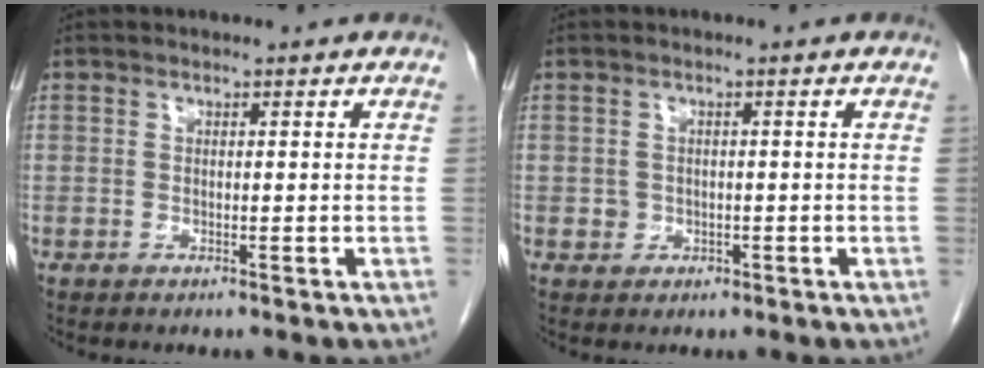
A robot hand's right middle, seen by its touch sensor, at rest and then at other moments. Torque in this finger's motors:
{"motor_torque": [0.12, -0.23, 0.00, 0.00]}